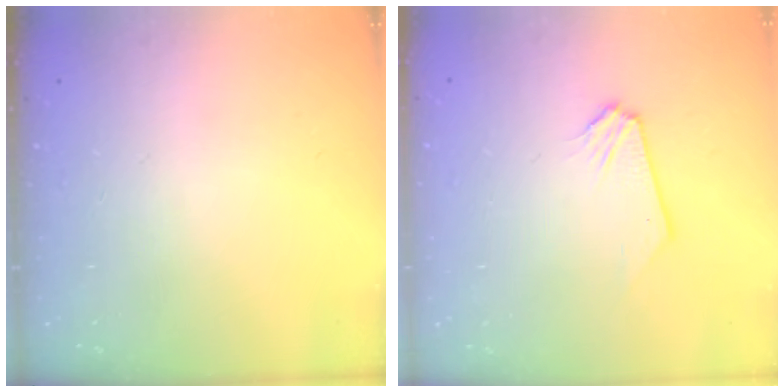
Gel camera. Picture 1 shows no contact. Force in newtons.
{"total": 0.0}